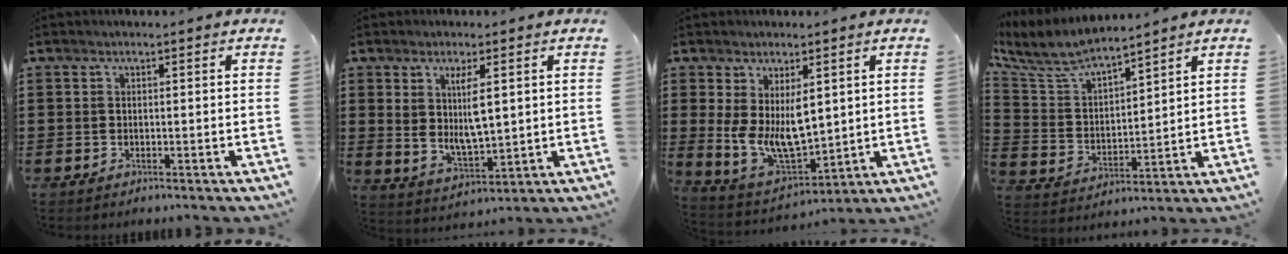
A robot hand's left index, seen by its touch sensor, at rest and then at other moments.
{"total": 6.4, "force": [2.2, 2.4, 5.6], "torque": [-0.103, -0.001, 0.038]}
{"total": 8.5, "force": [2.0, 4.8, 6.8], "torque": [-0.143, -0.012, 0.040]}
{"total": 7.3, "force": [6.8, 1.2, 2.6], "torque": [-0.084, -0.036, 0.117]}